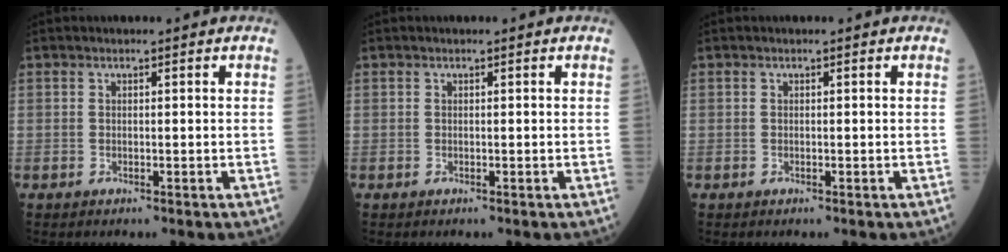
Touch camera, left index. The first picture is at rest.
{"total": 0.0}
{"total": 0.0}